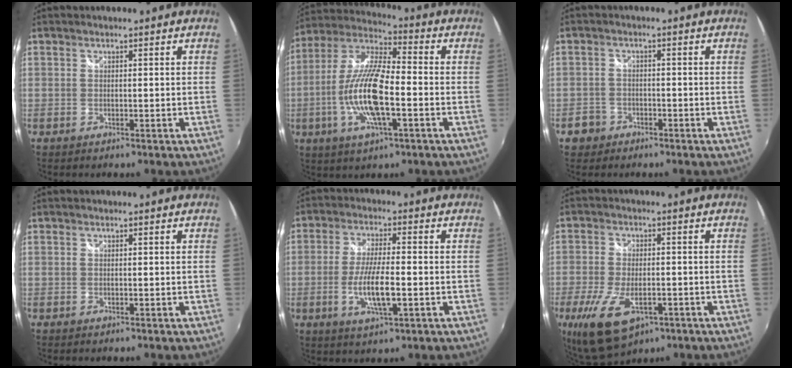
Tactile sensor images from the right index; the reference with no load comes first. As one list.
[{"total": 15.3, "force": [-3.8, 4.2, 14.2], "torque": [-0.287, -0.005, -0.077]}, {"total": 3.6, "force": [-2.0, 2.9, 0.4], "torque": [-0.020, 0.007, -0.037]}, {"total": 0.0}, {"total": 8.6, "force": [-2.3, 1.7, 8.1], "torque": [-0.159, -0.009, -0.042]}, {"total": 12.8, "force": [-6.0, 6.3, 9.5], "torque": [-0.214, -0.040, -0.099]}]